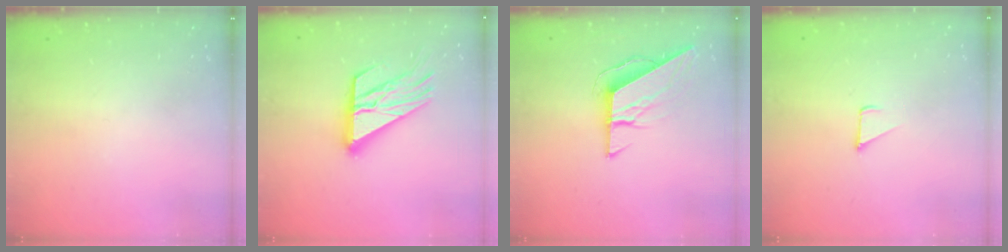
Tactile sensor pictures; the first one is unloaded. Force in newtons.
{"total": 17.2, "press": 17.1, "slide": 1.8}
{"total": 8.4, "press": 8.4, "slide": 0.4}
{"total": 1.7, "press": 1.7, "slide": 0.1}